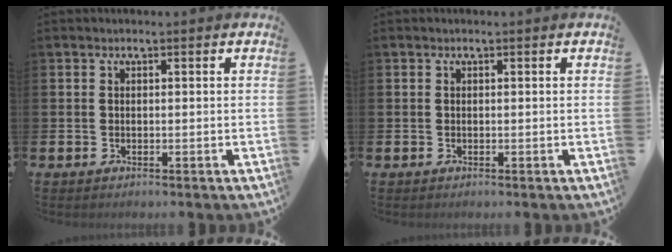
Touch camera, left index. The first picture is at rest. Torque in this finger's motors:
{"motor_torque": [0.00, 0.00, 0.00, 0.00]}